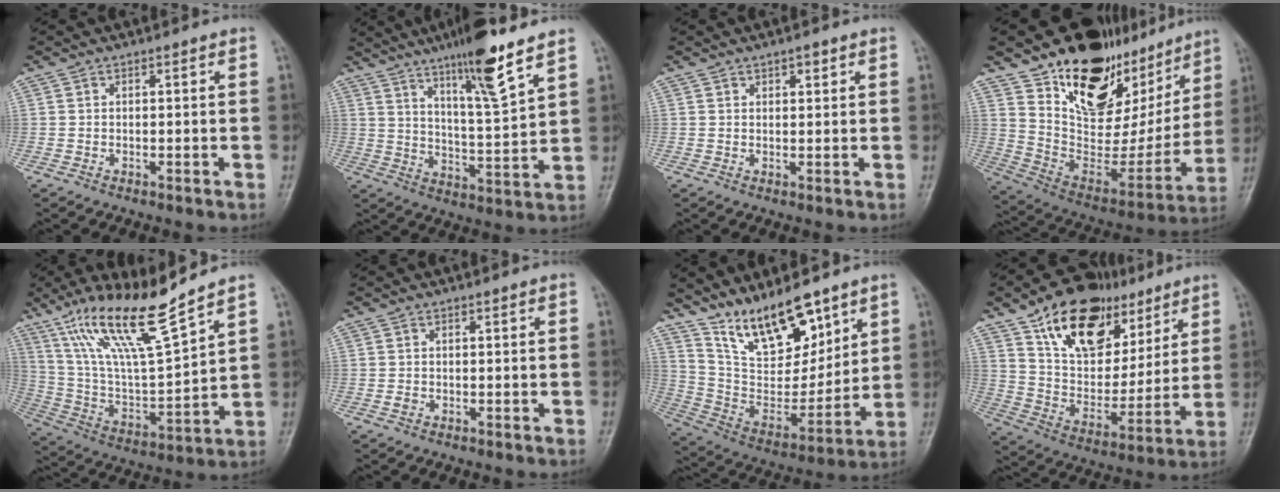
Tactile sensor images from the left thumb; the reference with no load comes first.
{"total": 13.3, "force": [8.9, 1.3, 9.8], "torque": [-0.161, -0.053, 0.152]}
{"total": 1.9, "force": [1.1, 1.0, 1.2], "torque": [-0.006, -0.004, 0.016]}
{"total": 28.5, "force": [17.4, 15.6, 16.4], "torque": [-0.196, -0.061, 0.288]}
{"total": 17.2, "force": [12.5, 2.0, 11.7], "torque": [-0.206, -0.064, 0.245]}
{"total": 0.9, "force": [-0.2, 0.8, 0.4], "torque": [-0.005, 0.000, -0.005]}
{"total": 17.0, "force": [11.8, 7.2, 9.9], "torque": [-0.120, -0.074, 0.229]}
{"total": 21.5, "force": [12.1, 12.9, 12.3], "torque": [-0.155, -0.036, 0.212]}